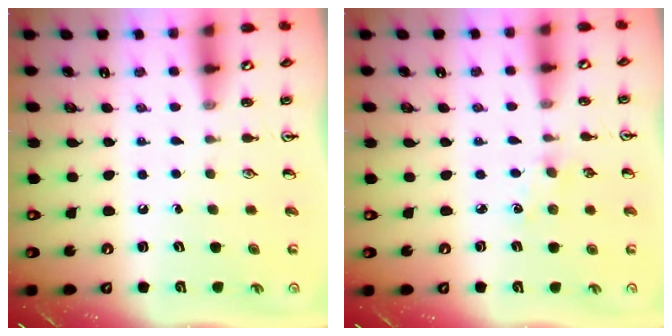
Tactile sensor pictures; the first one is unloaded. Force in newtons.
{"total": 2.4, "press": 2.3, "slide": 0.4}